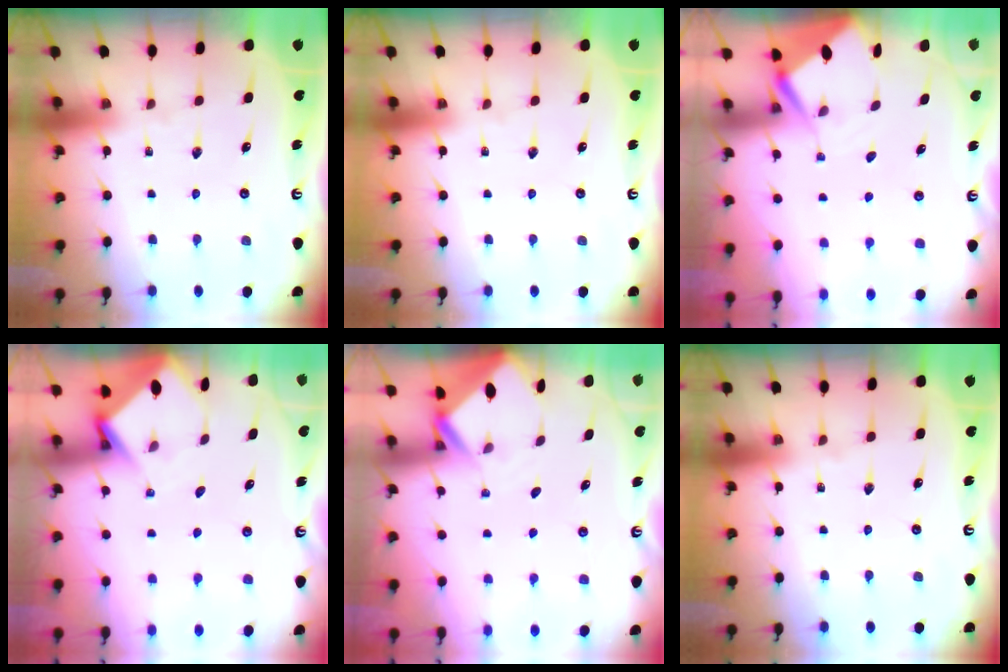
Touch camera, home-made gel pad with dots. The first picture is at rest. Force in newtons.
{"total": 0.0}
{"total": 3.4, "press": 3.4, "slide": 0.3}
{"total": 3.4, "press": 3.3, "slide": 0.2}
{"total": 2.5, "press": 2.5, "slide": 0.2}
{"total": 0.0}